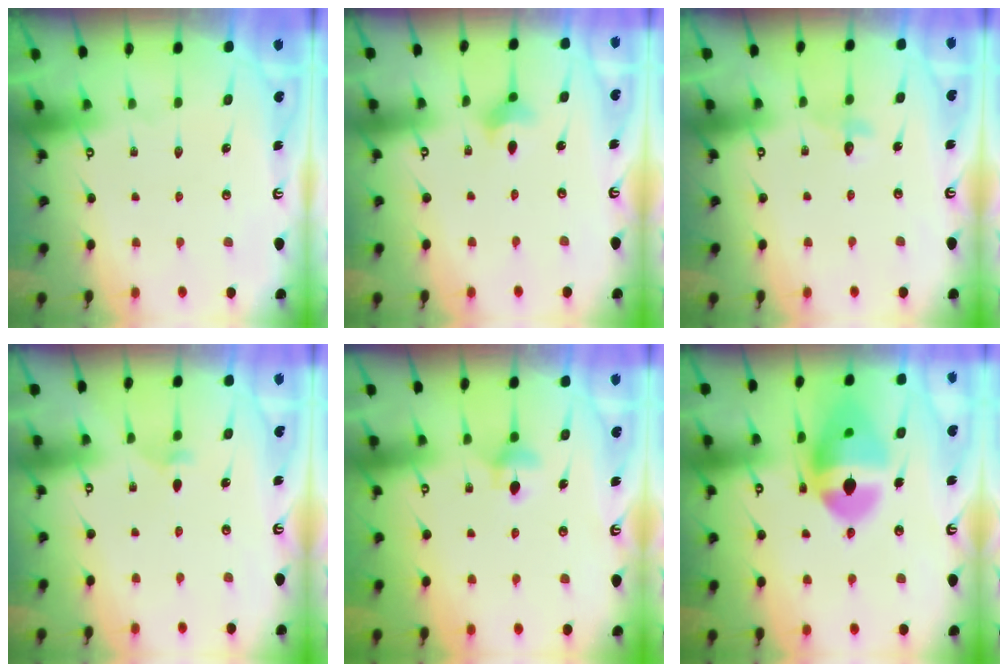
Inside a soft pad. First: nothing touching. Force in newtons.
{"total": 3.0, "press": 3.0, "slide": 0.5}
{"total": 3.8, "press": 3.7, "slide": 0.6}
{"total": 3.0, "press": 2.9, "slide": 0.9}
{"total": 5.4, "press": 5.4, "slide": 0.5}
{"total": 15.6, "press": 14.5, "slide": 5.7}